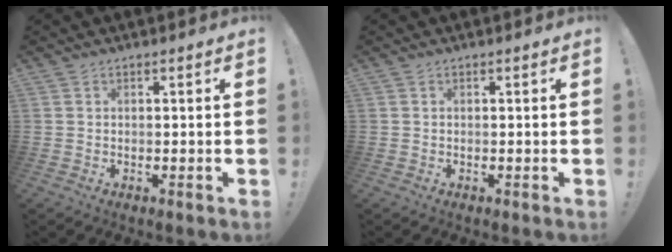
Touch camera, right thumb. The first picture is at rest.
{"total": 0.0}